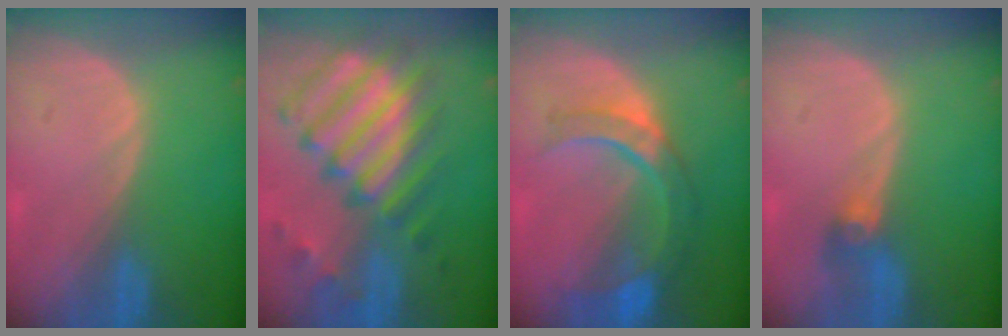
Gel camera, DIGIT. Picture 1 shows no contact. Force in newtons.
{"total": 12.0, "press": 10.4, "slide": 6.0}
{"total": 8.9, "press": 7.9, "slide": 4.0}
{"total": 2.9, "press": 2.6, "slide": 1.4}